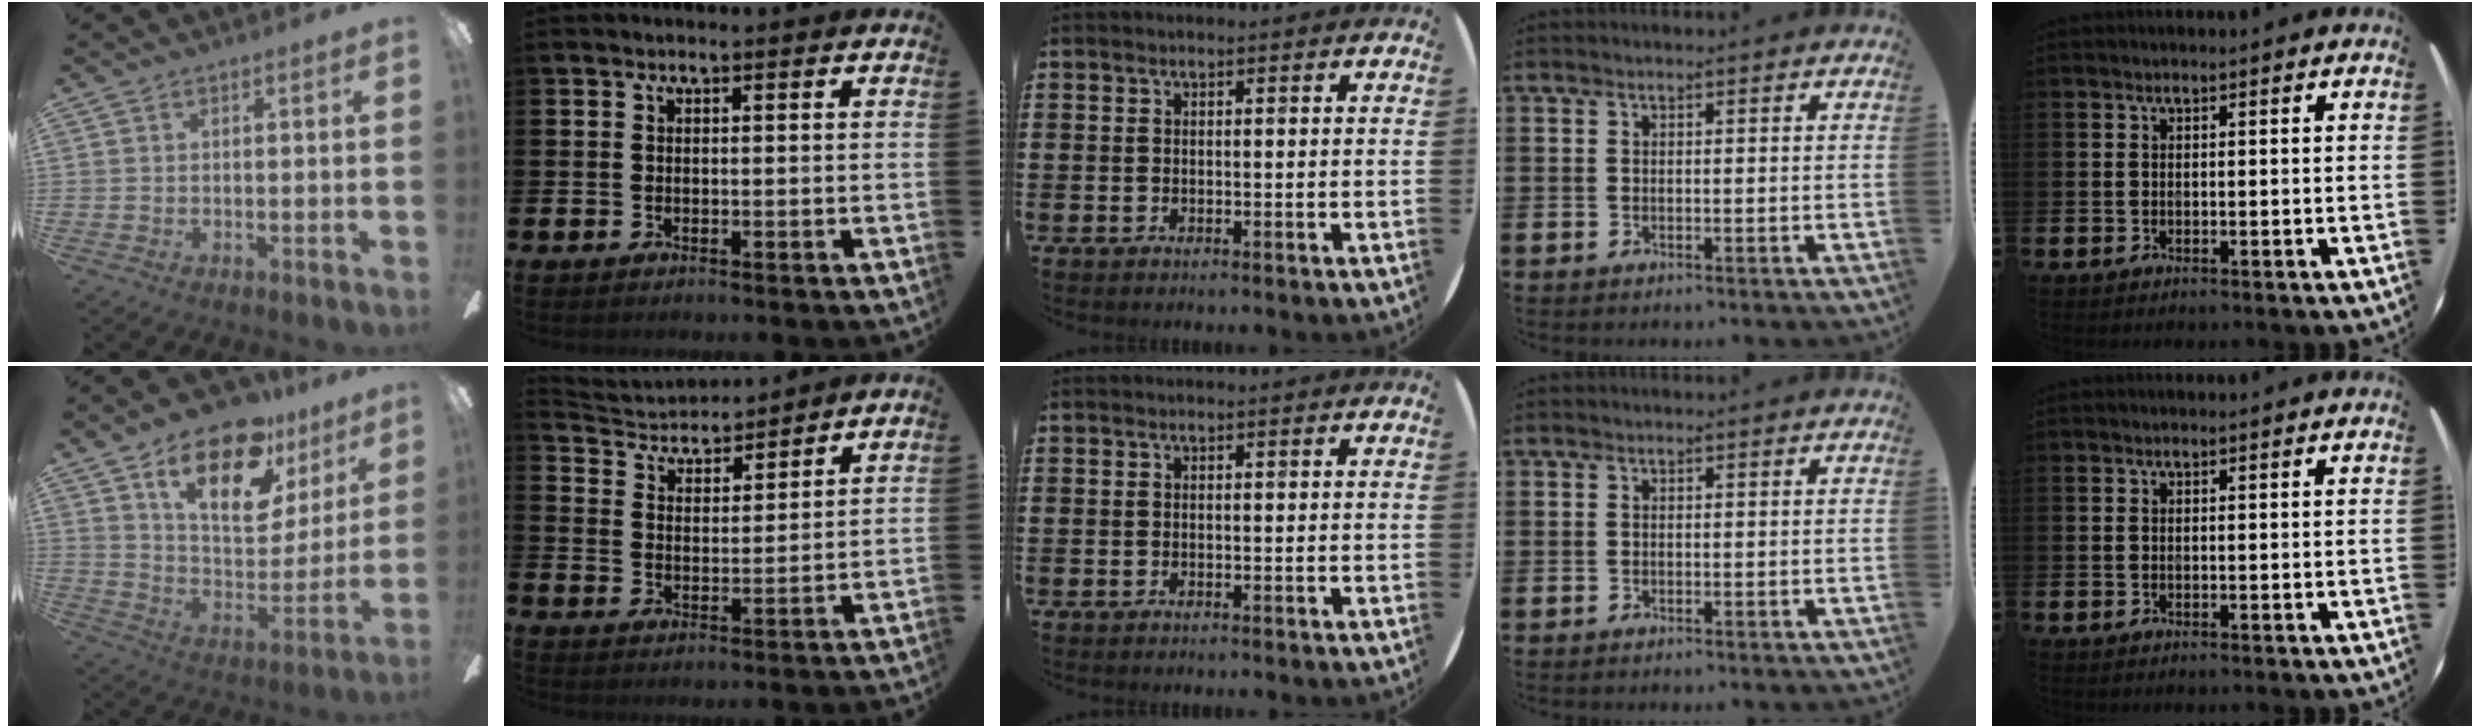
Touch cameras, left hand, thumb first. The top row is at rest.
{"thumb": {"total": 22.0, "force": [13.5, 10.1, 14.1], "torque": [-0.227, -0.064, 0.232]}, "index": {"total": 4.0, "force": [3.8, 1.2, 0.0], "torque": [-0.021, -0.029, 0.064]}}